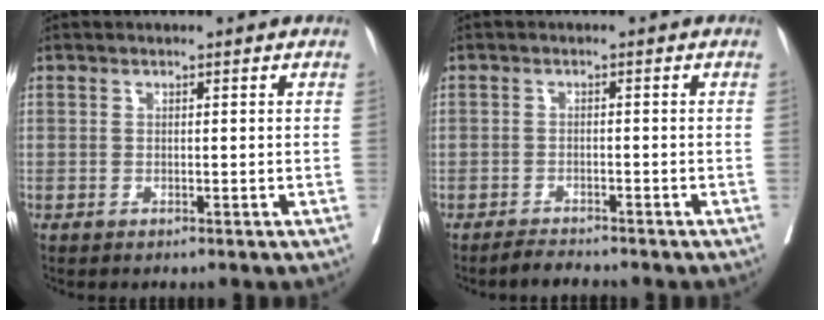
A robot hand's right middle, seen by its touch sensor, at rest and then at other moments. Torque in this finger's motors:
{"motor_torque": [-0.05, -0.23, -0.07, -0.10]}